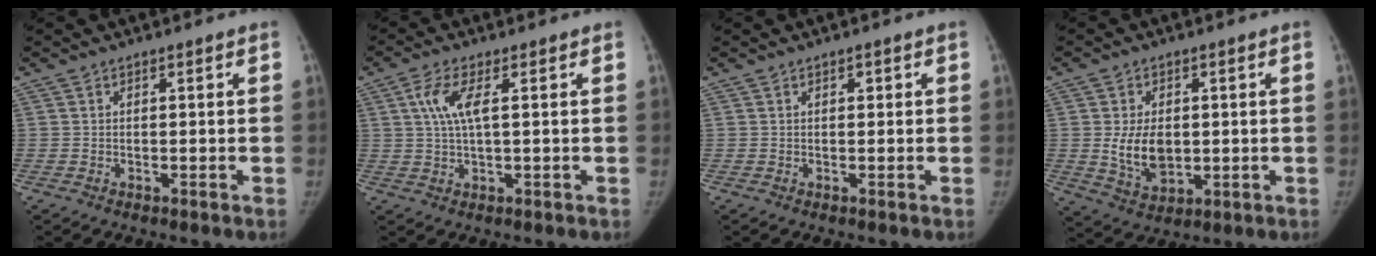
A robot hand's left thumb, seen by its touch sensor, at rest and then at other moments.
{"total": 5.4, "force": [1.4, 1.6, 5.0], "torque": [-0.123, 0.005, 0.027]}
{"total": 0.9, "force": [0.3, 0.6, 0.5], "torque": [-0.001, 0.002, 0.003]}
{"total": 8.6, "force": [0.2, 5.7, 6.5], "torque": [-0.096, -0.009, 0.014]}